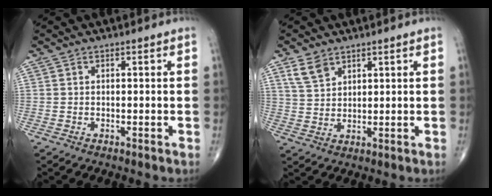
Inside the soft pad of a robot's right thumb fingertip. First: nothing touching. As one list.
[{"total": 4.6, "force": [3.1, 2.7, 2.1], "torque": [-0.031, -0.014, 0.069]}]